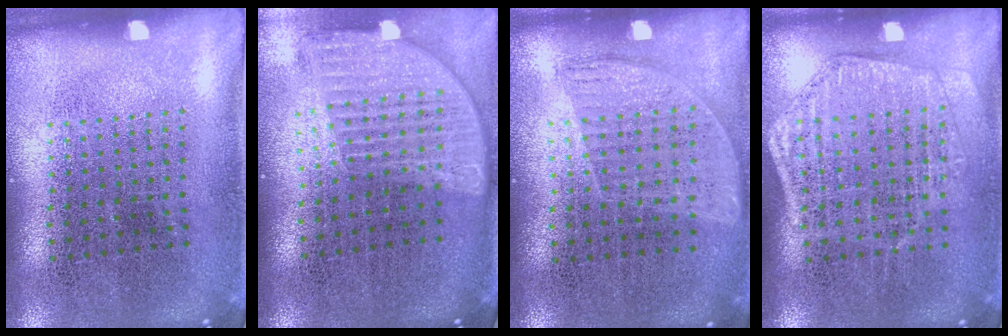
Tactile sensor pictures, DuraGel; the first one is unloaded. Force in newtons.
{"total": 1.7, "press": 1.5, "slide": 0.9}
{"total": 1.0, "press": 0.8, "slide": 0.5}
{"total": 1.4, "press": 1.3, "slide": 0.5}